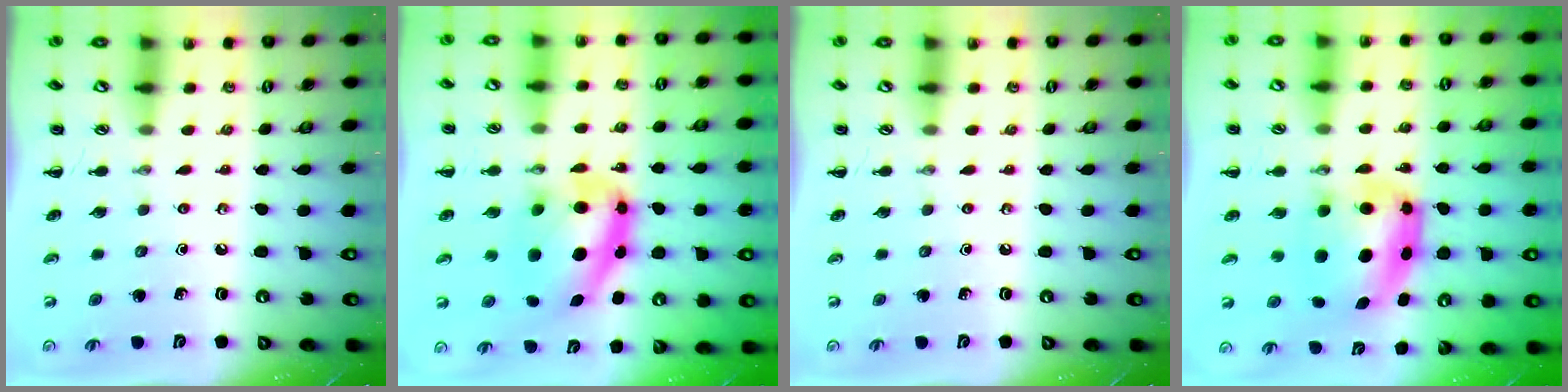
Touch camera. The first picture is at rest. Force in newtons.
{"total": 11.1, "press": 10.8, "slide": 2.7}
{"total": 0.0}
{"total": 6.1, "press": 6.0, "slide": 1.4}